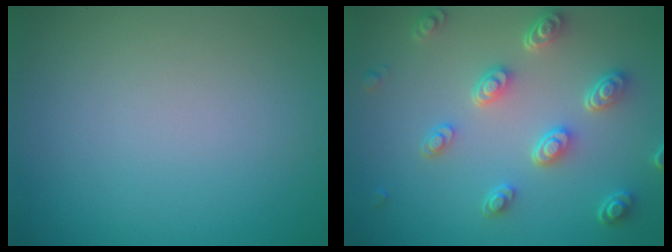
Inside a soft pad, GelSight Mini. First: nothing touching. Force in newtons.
{"total": 4.9, "press": 3.8, "slide": 3.1}